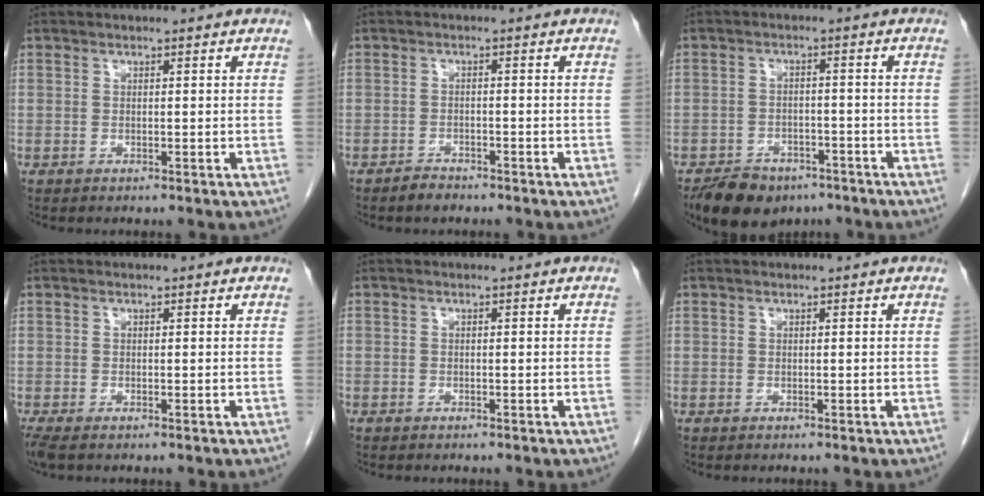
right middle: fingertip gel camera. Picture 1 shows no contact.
{"total": 2.0, "force": [-1.8, 0.7, 0.5], "torque": [-0.018, -0.003, -0.028]}
{"total": 8.3, "force": [-6.2, 4.4, 3.3], "torque": [-0.060, -0.002, -0.097]}
{"total": 2.7, "force": [-2.0, 1.0, 1.6], "torque": [-0.036, -0.011, -0.033]}
{"total": 0.7, "force": [-0.5, 0.4, 0.1], "torque": [-0.007, 0.003, -0.010]}
{"total": 0.0}